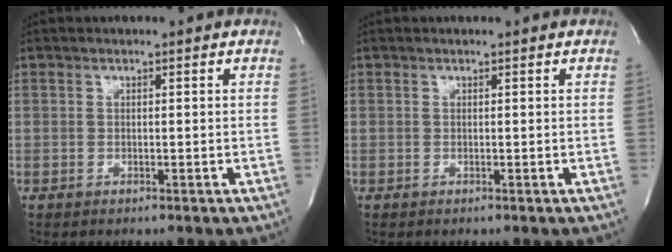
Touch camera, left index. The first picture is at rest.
{"total": 0.6, "force": [0.6, 0.1, 0.1], "torque": [-0.004, 0.006, 0.006]}